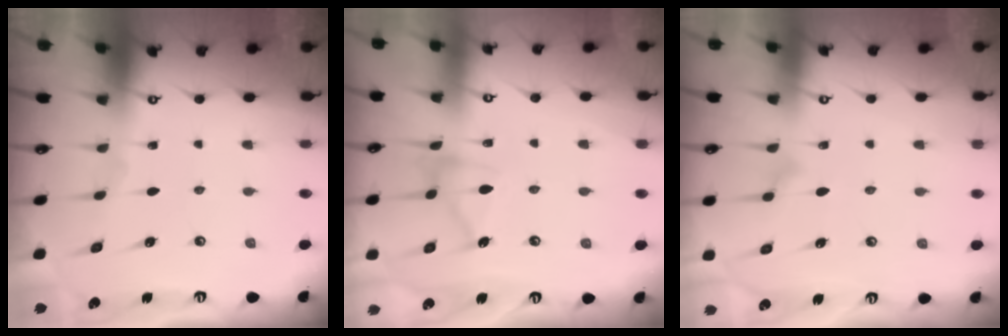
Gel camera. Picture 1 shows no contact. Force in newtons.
{"total": 11.5, "press": 11.5, "slide": 0.7}
{"total": 8.6, "press": 8.6, "slide": 0.3}